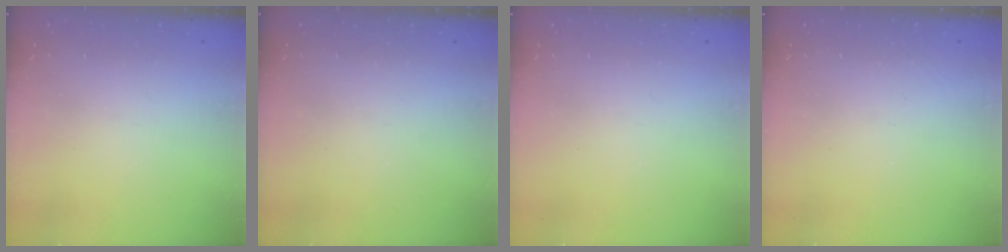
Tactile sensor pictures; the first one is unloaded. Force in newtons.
{"total": 0.0}
{"total": 0.0}
{"total": 0.0}